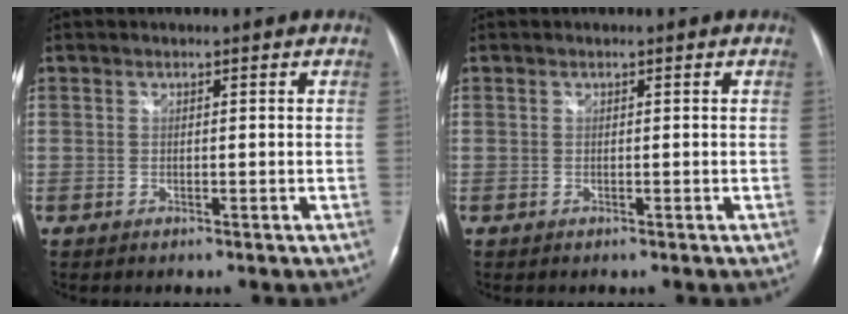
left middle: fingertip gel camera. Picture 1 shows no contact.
{"total": 0.0}